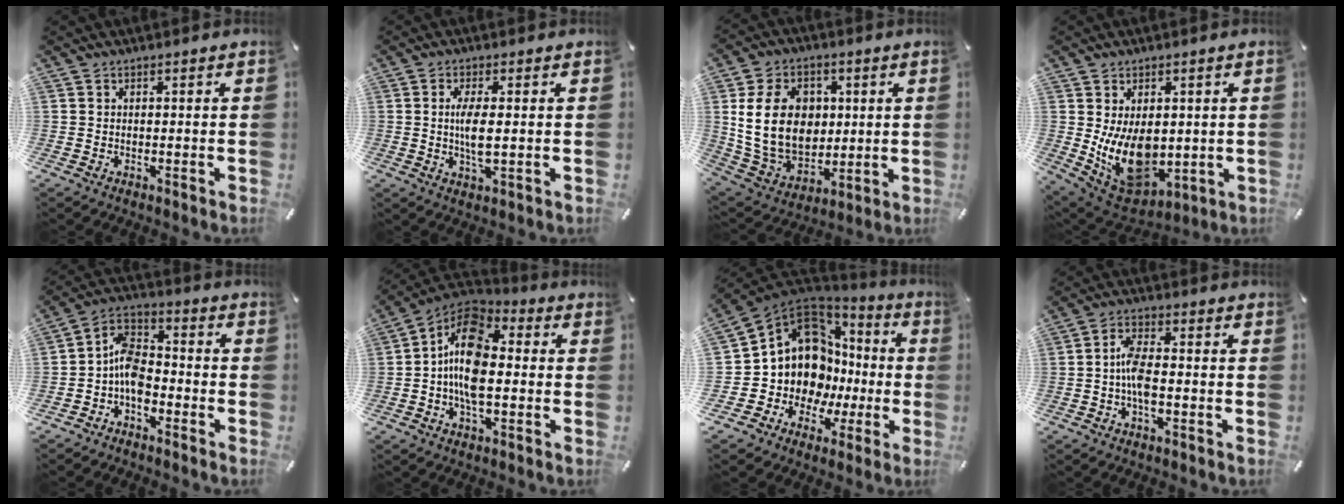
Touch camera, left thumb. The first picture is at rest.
{"total": 5.7, "force": [0.3, 1.6, 5.5], "torque": [-0.125, -0.009, -0.002]}
{"total": 16.9, "force": [2.9, 13.1, 10.4], "torque": [-0.215, -0.002, 0.053]}
{"total": 13.7, "force": [0.1, 9.9, 9.5], "torque": [-0.176, -0.018, 0.011]}
{"total": 8.9, "force": [-4.0, 5.9, 5.4], "torque": [-0.119, 0.018, -0.077]}
{"total": 13.0, "force": [-1.6, 7.1, 10.8], "torque": [-0.215, 0.003, -0.029]}
{"total": 14.5, "force": [1.8, 12.9, 6.3], "torque": [-0.136, -0.048, 0.052]}
{"total": 6.5, "force": [-1.5, 2.9, 5.7], "torque": [-0.115, 0.008, -0.028]}